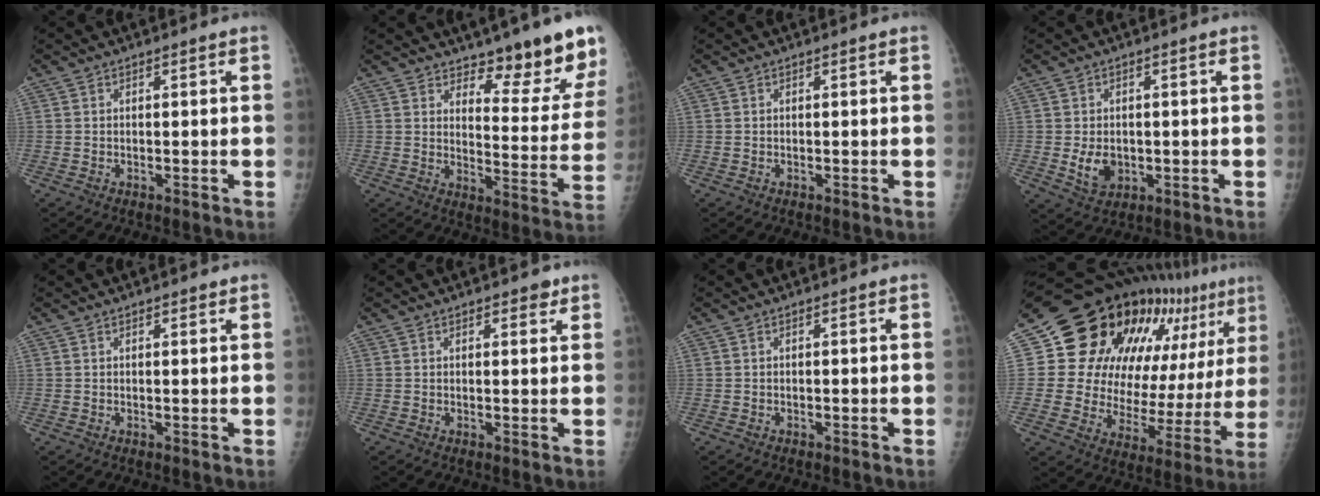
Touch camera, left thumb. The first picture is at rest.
{"total": 12.7, "force": [9.6, 3.5, 7.4], "torque": [-0.054, -0.082, 0.135]}
{"total": 0.0}
{"total": 5.3, "force": [-0.7, 3.9, 3.5], "torque": [-0.046, -0.005, 0.000]}
{"total": 1.0, "force": [0.8, 0.3, 0.5], "torque": [-0.004, -0.004, 0.010]}
{"total": 2.1, "force": [1.5, 1.0, 1.1], "torque": [0.000, -0.008, 0.018]}
{"total": 0.0}
{"total": 24.6, "force": [15.6, 11.9, 14.9], "torque": [-0.175, -0.055, 0.226]}